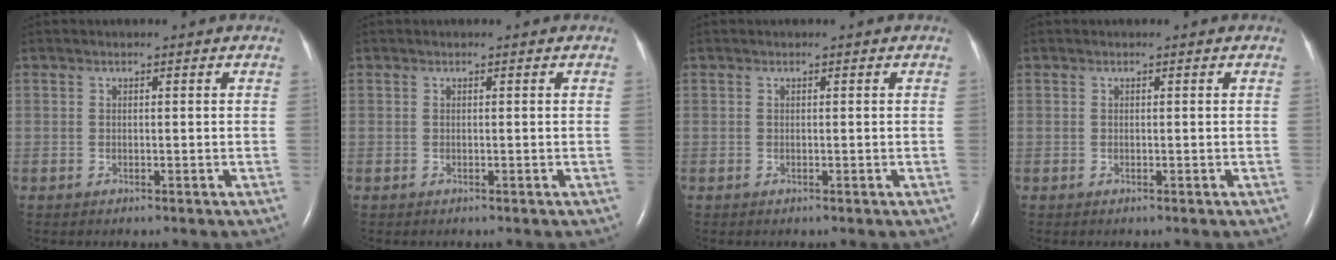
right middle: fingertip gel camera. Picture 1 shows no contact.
{"total": 0.0}
{"total": 0.0}
{"total": 0.0}